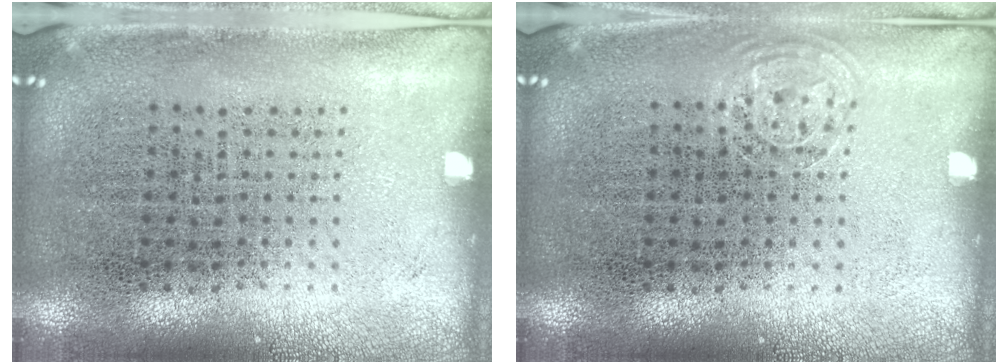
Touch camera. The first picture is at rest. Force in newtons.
{"total": 0.7, "press": 0.6, "slide": 0.3}